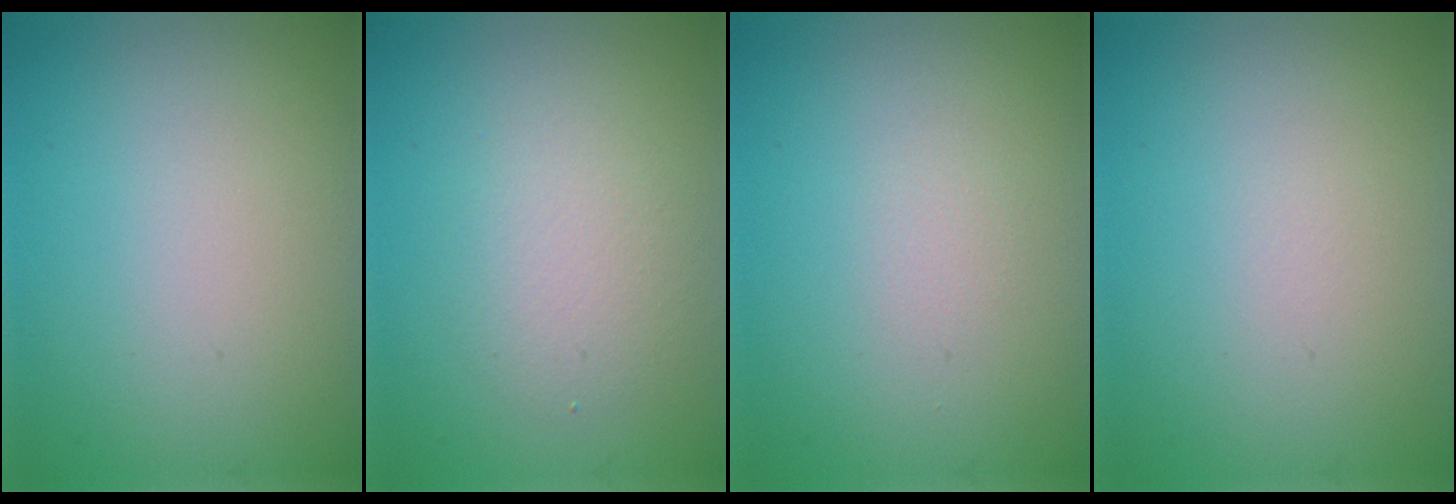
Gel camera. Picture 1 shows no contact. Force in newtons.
{"total": 2.8, "press": 2.8, "slide": 0.3}
{"total": 0.5, "press": 0.5, "slide": 0.1}
{"total": 0.0}